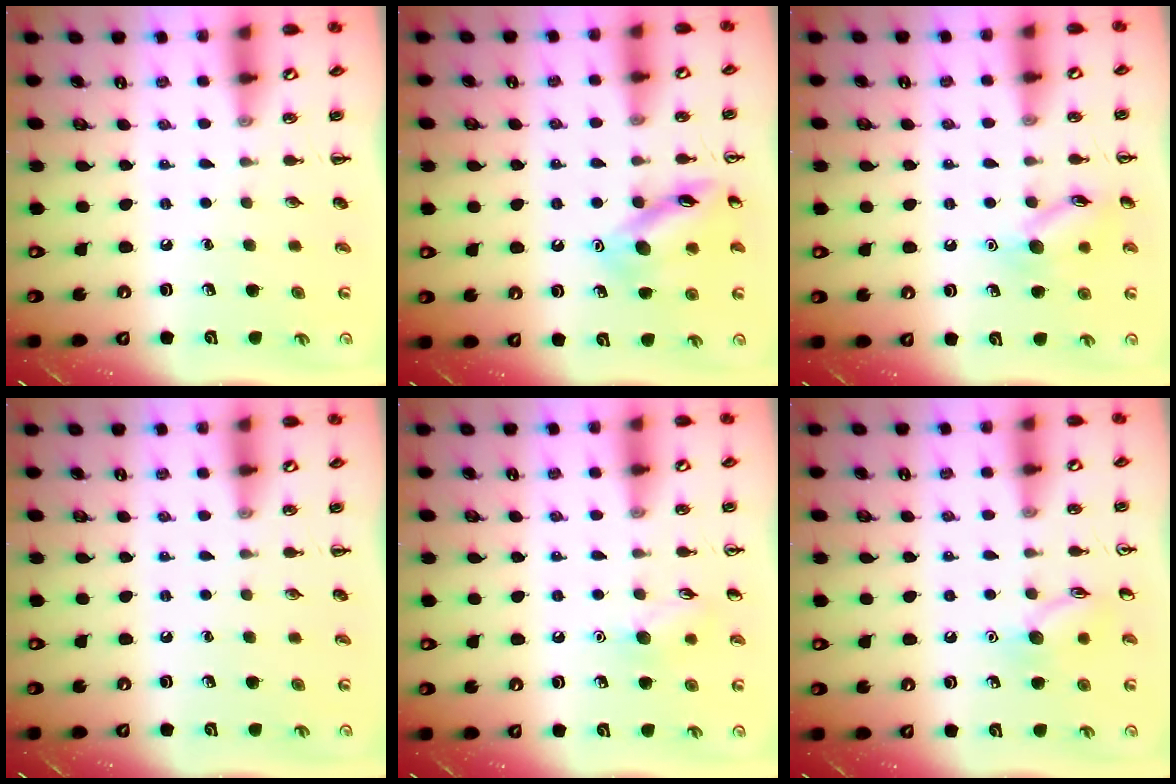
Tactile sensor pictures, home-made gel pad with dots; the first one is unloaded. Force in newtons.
{"total": 13.1, "press": 13.0, "slide": 1.1}
{"total": 10.9, "press": 10.9, "slide": 0.5}
{"total": 0.0}
{"total": 6.8, "press": 6.7, "slide": 1.5}
{"total": 9.2, "press": 9.2, "slide": 0.4}